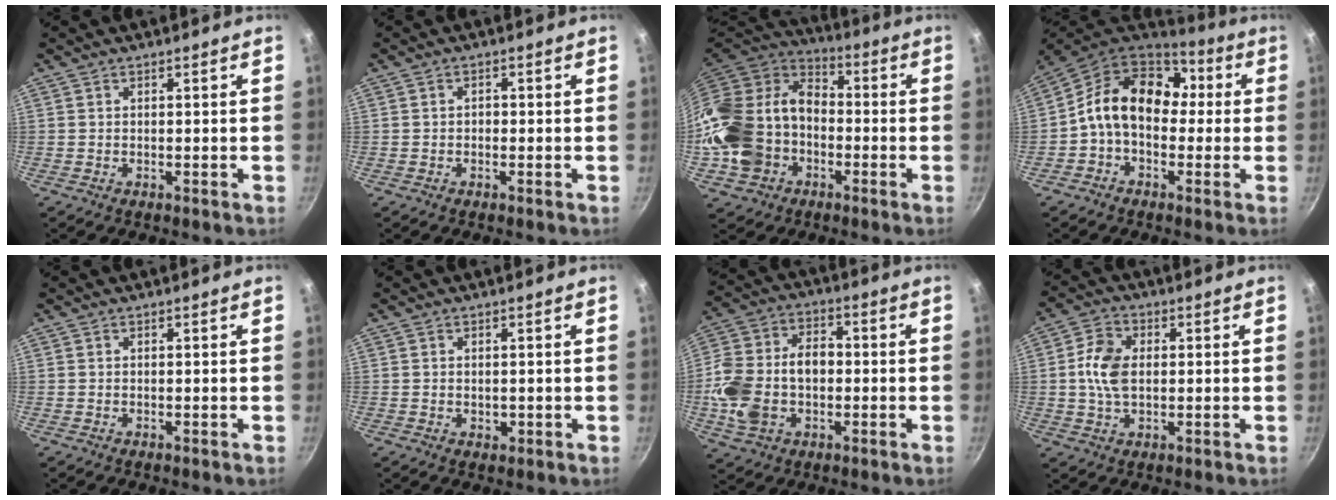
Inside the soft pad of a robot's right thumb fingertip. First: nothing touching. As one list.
[{"total": 0.9, "force": [-0.3, 0.7, 0.5], "torque": [-0.006, 0.004, -0.006]}, {"total": 23.2, "force": [-5.1, 17.9, 13.8], "torque": [-0.275, 0.060, -0.098]}, {"total": 15.3, "force": [0.9, 11.3, 10.3], "torque": [-0.137, 0.039, -0.009]}, {"total": 0.0}, {"total": 1.3, "force": [-0.1, 1.1, 0.7], "torque": [-0.008, 0.000, 0.002]}, {"total": 15.7, "force": [-1.8, 11.0, 11.1], "torque": [-0.200, 0.036, -0.036]}, {"total": 8.0, "force": [0.5, 5.3, 6.0], "torque": [-0.104, 0.012, 0.003]}]